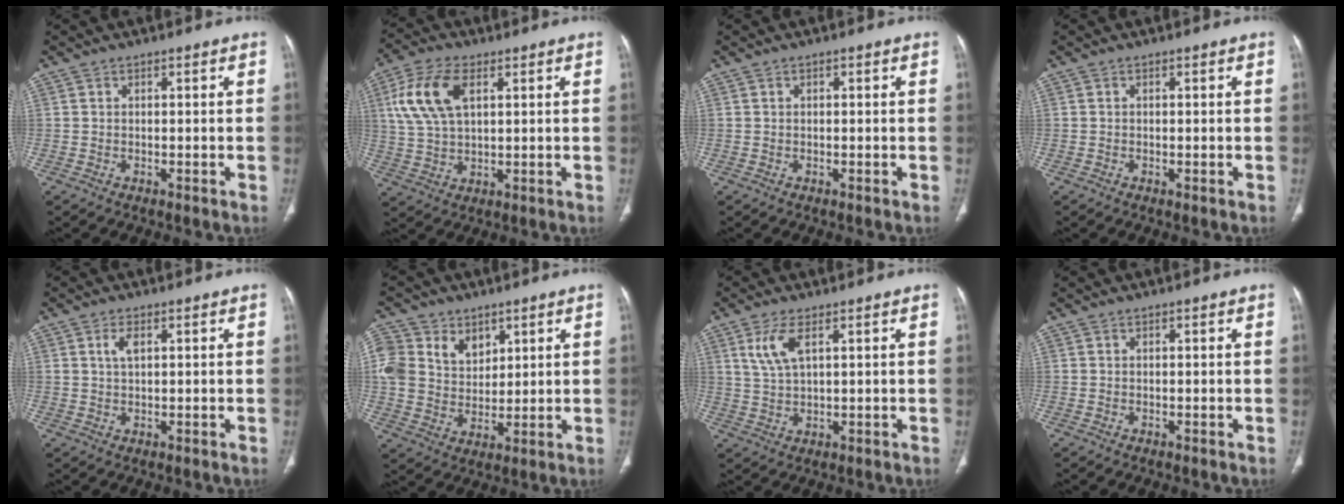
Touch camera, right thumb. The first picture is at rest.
{"total": 11.5, "force": [3.9, 6.1, 8.9], "torque": [-0.186, 0.003, 0.078]}
{"total": 0.0}
{"total": 0.0}
{"total": 2.7, "force": [1.0, 1.3, 2.1], "torque": [-0.041, 0.002, 0.023]}
{"total": 13.6, "force": [5.4, 11.1, 5.7], "torque": [-0.100, -0.004, 0.110]}
{"total": 5.5, "force": [2.5, 2.1, 4.4], "torque": [-0.102, -0.006, 0.059]}
{"total": 0.0}